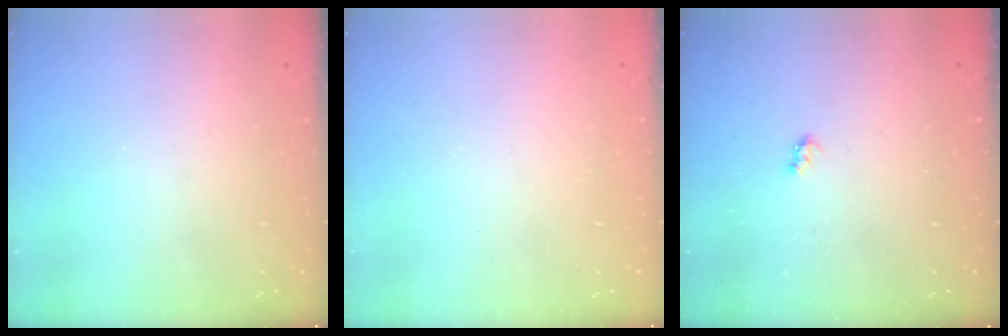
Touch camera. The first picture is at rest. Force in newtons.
{"total": 0.0}
{"total": 2.6, "press": 2.6, "slide": 0.4}